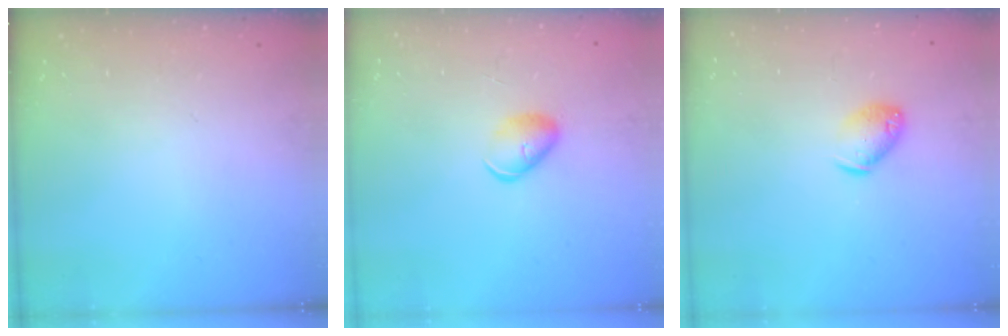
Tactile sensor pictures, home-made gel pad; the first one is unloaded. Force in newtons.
{"total": 6.4, "press": 6.3, "slide": 0.9}
{"total": 8.0, "press": 7.9, "slide": 1.4}